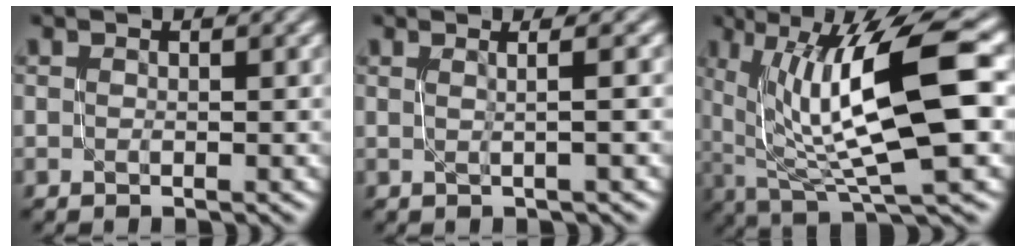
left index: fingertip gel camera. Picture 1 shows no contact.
{"total": 1.8, "force": [0.3, 0.4, 1.8], "torque": [-0.025, 0.006, -0.002]}
{"total": 11.4, "force": [1.8, 3.1, 10.9], "torque": [-0.178, 0.001, 0.037]}